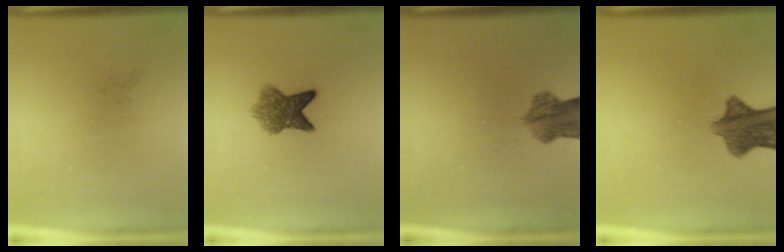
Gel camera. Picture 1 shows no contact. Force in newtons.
{"total": 5.9}
{"total": 5.7}
{"total": 8.4}